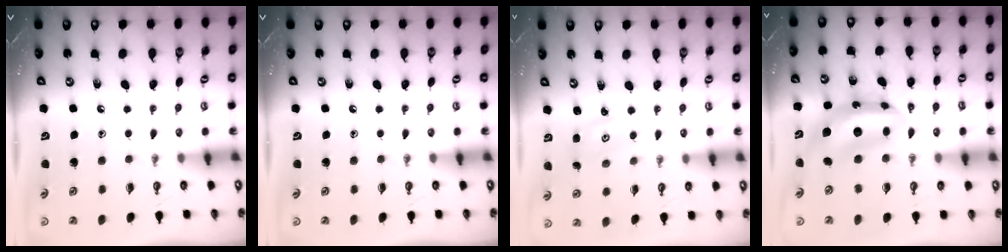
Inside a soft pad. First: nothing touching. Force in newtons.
{"total": 0.0}
{"total": 1.3, "press": 1.3, "slide": 0.2}
{"total": 7.9, "press": 7.8, "slide": 0.8}